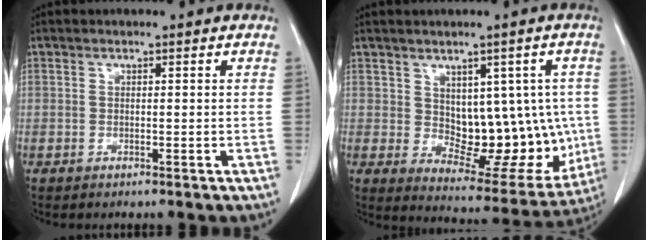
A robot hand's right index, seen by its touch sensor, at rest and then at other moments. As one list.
[{"total": 13.5, "force": [0.5, 7.3, 11.4], "torque": [-0.125, 0.007, 0.034]}]